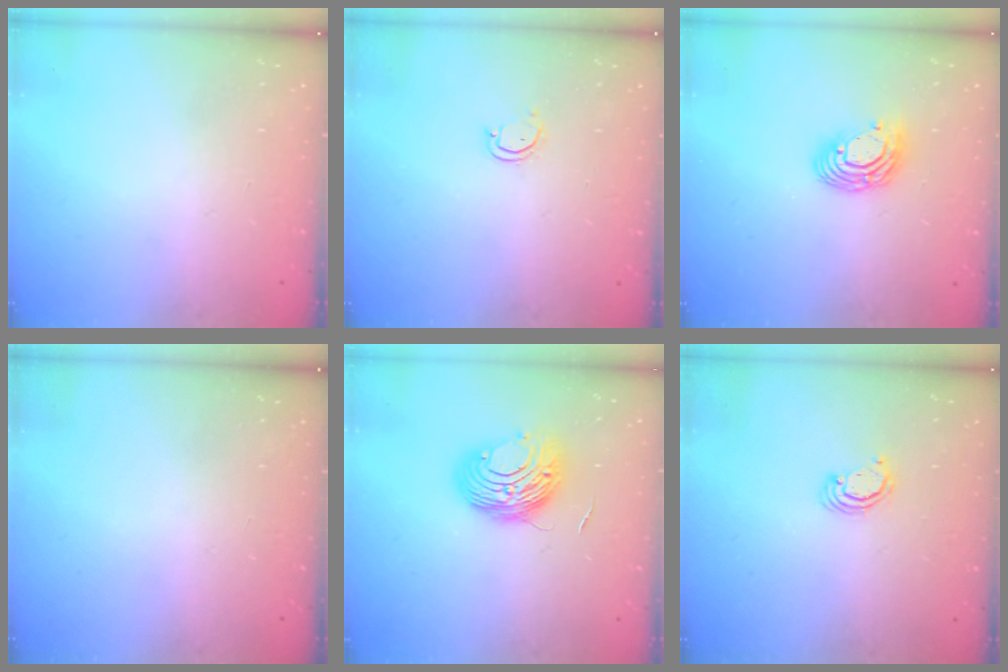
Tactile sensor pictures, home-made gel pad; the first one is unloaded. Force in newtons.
{"total": 3.2, "press": 3.2, "slide": 0.2}
{"total": 9.9, "press": 9.8, "slide": 0.7}
{"total": 0.0}
{"total": 9.3, "press": 9.3, "slide": 0.4}
{"total": 2.3, "press": 2.3, "slide": 0.2}